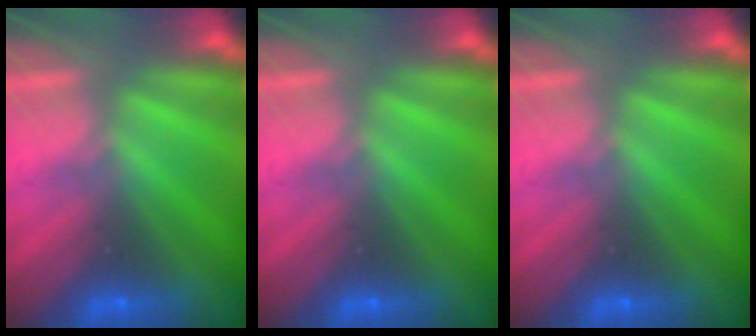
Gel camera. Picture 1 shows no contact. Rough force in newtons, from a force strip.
{"total": 0.0}
{"total": 0.0}